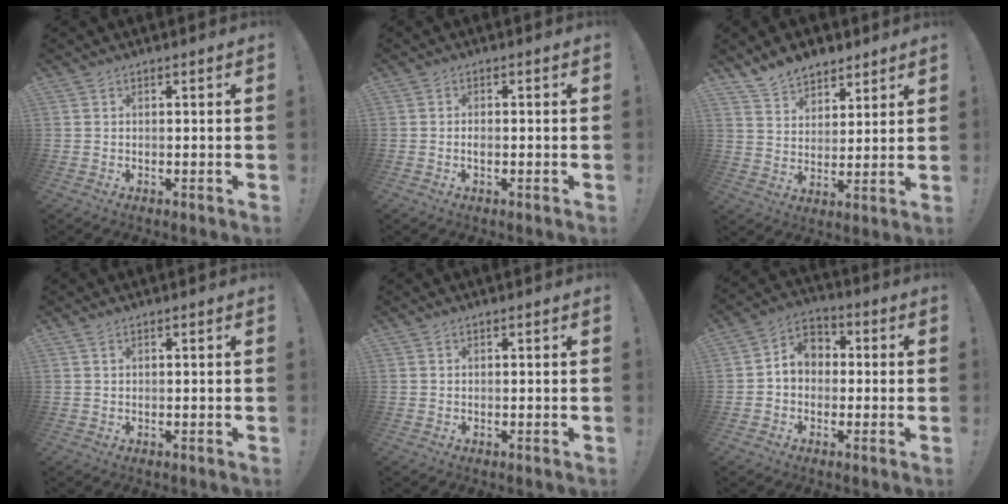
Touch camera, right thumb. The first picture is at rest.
{"total": 1.2, "force": [-0.6, 0.5, 0.9], "torque": [-0.017, 0.002, -0.010]}
{"total": 9.0, "force": [7.5, 4.6, 1.5], "torque": [-0.033, -0.055, 0.147]}
{"total": 0.8, "force": [0.5, 0.3, 0.5], "torque": [-0.009, -0.001, 0.010]}
{"total": 0.0}
{"total": 7.5, "force": [0.1, 6.4, 4.0], "torque": [-0.055, 0.014, 0.007]}